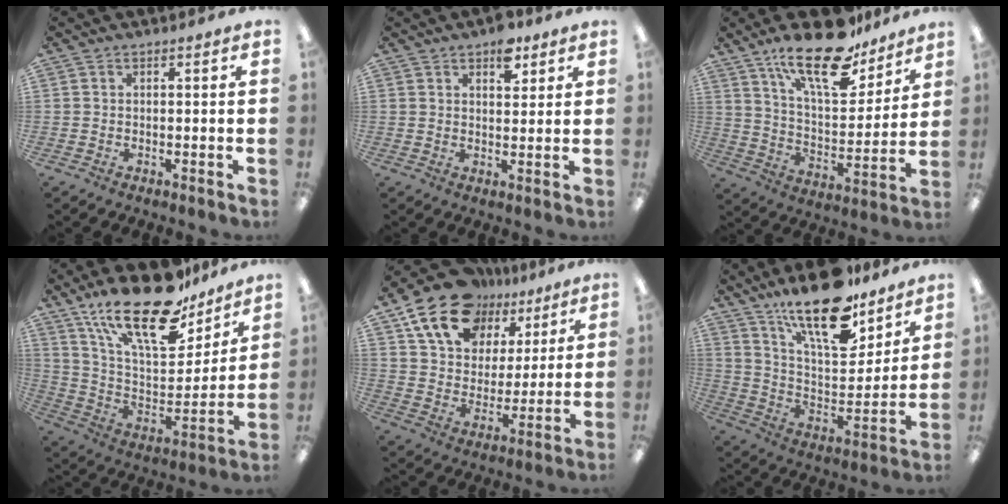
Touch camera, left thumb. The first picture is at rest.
{"total": 6.3, "force": [3.8, 3.3, 3.7], "torque": [-0.033, -0.018, 0.060]}
{"total": 20.3, "force": [14.6, 7.8, 11.8], "torque": [-0.191, -0.087, 0.249]}
{"total": 24.9, "force": [17.7, 9.6, 14.6], "torque": [-0.242, -0.108, 0.306]}
{"total": 17.8, "force": [11.6, 11.3, 7.3], "torque": [-0.139, -0.057, 0.217]}
{"total": 21.2, "force": [15.7, 7.7, 11.9], "torque": [-0.197, -0.103, 0.270]}